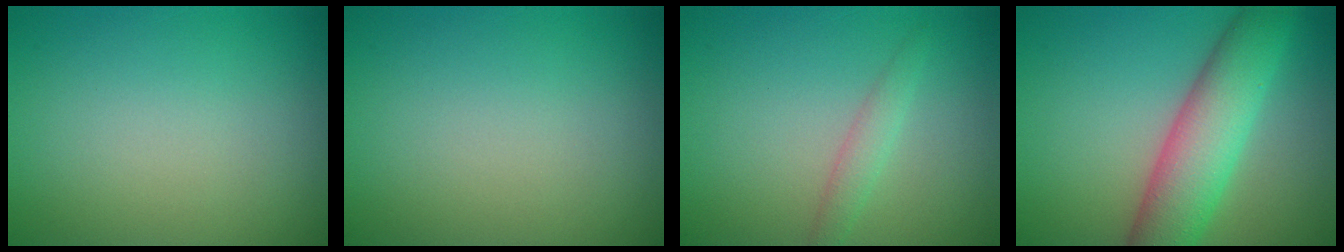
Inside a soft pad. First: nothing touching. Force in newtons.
{"total": 0.0}
{"total": 1.5, "press": 1.5, "slide": 0.0}
{"total": 6.9, "press": 6.9, "slide": 0.1}